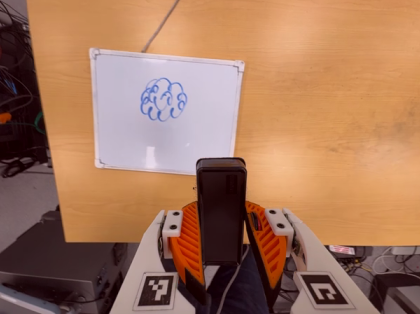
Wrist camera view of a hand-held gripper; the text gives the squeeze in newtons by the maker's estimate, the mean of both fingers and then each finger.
{"total": 5.4, "left": 4.6, "right": 6.2}